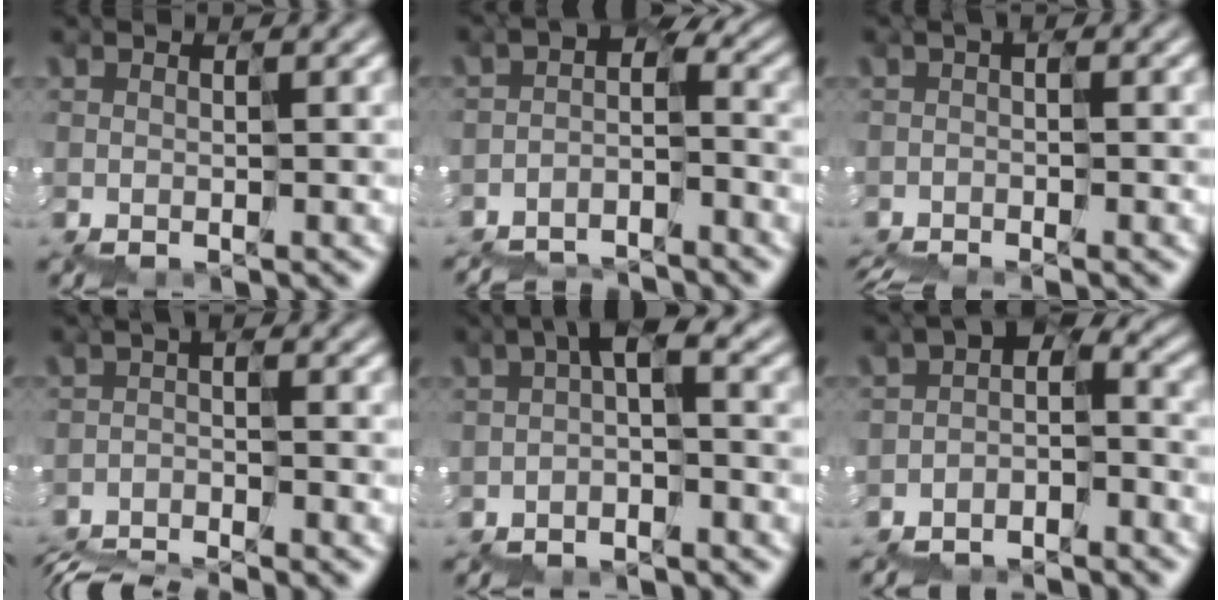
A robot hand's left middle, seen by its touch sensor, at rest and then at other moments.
{"total": 4.7, "force": [-4.3, 1.6, 1.3], "torque": [-0.040, -0.009, -0.069]}
{"total": 2.4, "force": [-1.2, 1.0, 1.9], "torque": [-0.026, -0.004, -0.006]}
{"total": 4.8, "force": [-4.7, 0.5, 0.9], "torque": [-0.019, -0.016, -0.072]}
{"total": 2.0, "force": [-0.6, 0.5, 1.9], "torque": [-0.045, 0.009, -0.013]}
{"total": 3.8, "force": [-2.9, 1.8, 1.6], "torque": [-0.043, 0.002, -0.052]}